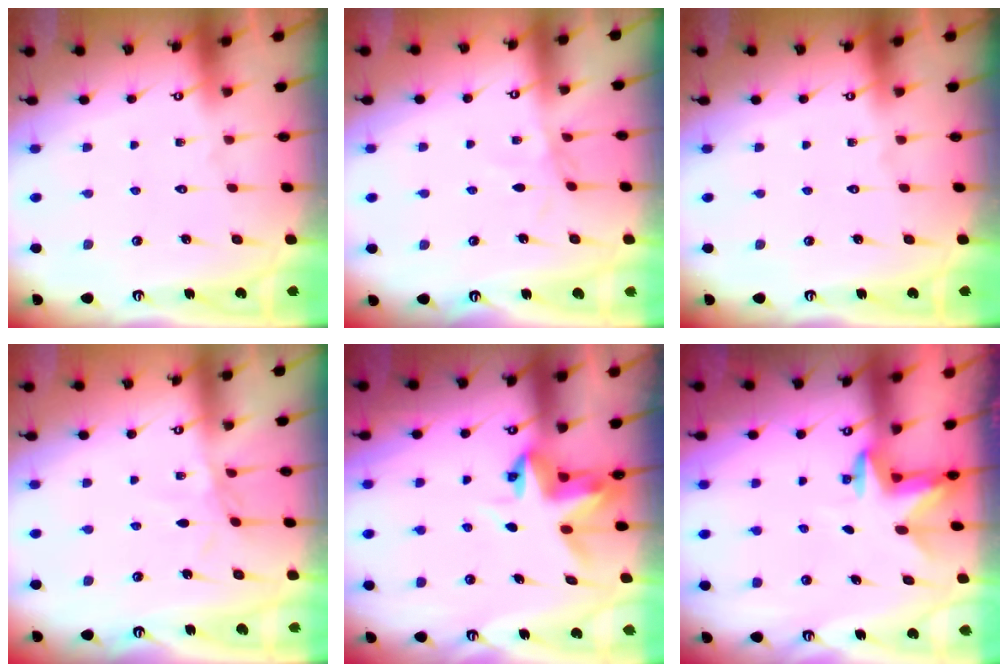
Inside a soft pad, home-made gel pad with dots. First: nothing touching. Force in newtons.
{"total": 2.2, "press": 2.2, "slide": 0.4}
{"total": 0.0}
{"total": 3.3, "press": 3.2, "slide": 0.5}
{"total": 4.9, "press": 4.9, "slide": 0.2}
{"total": 2.9, "press": 2.9, "slide": 0.5}